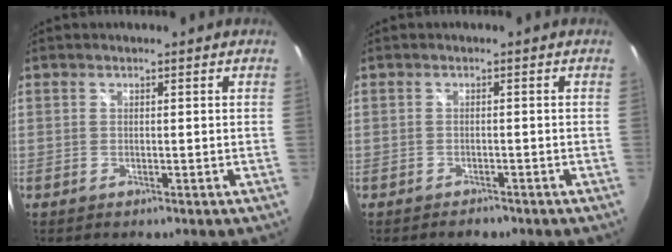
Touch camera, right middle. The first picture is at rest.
{"total": 1.5, "force": [-1.4, 0.1, 0.4], "torque": [-0.009, -0.008, -0.023]}